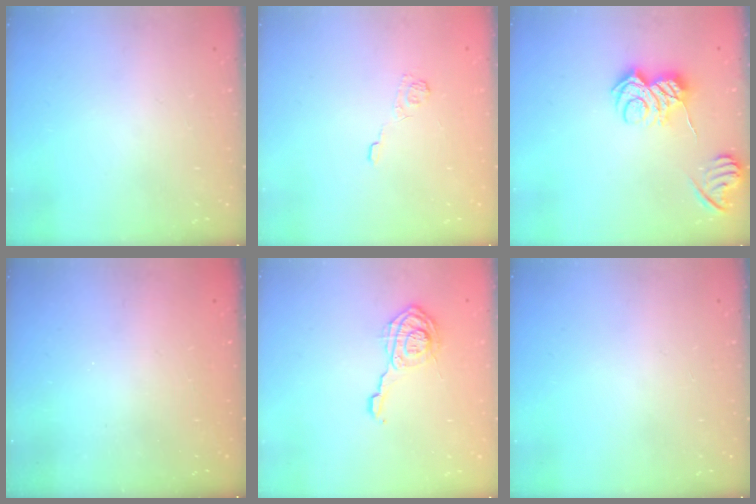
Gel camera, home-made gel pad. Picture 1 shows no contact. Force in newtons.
{"total": 3.7, "press": 3.4, "slide": 1.4}
{"total": 8.6, "press": 8.5, "slide": 0.9}
{"total": 2.6, "press": 2.5, "slide": 0.8}
{"total": 9.2, "press": 9.1, "slide": 0.6}
{"total": 0.0}